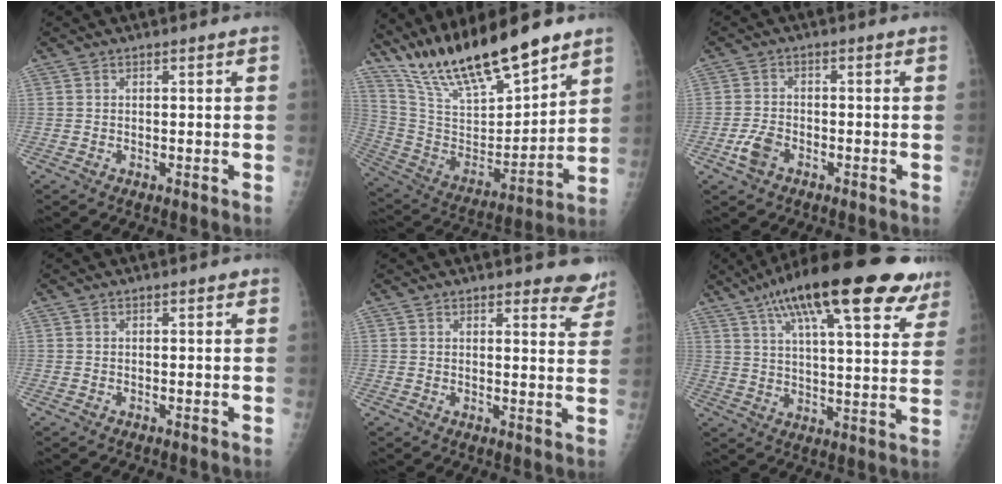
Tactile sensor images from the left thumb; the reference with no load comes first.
{"total": 22.1, "force": [17.5, 5.4, 12.3], "torque": [-0.190, -0.082, 0.324]}
{"total": 4.1, "force": [-2.1, 2.6, 2.5], "torque": [-0.052, 0.010, -0.040]}
{"total": 0.0}
{"total": 5.9, "force": [5.3, 2.0, 1.5], "torque": [0.015, -0.035, 0.047]}
{"total": 26.0, "force": [15.5, 7.7, 19.3], "torque": [-0.278, -0.009, 0.226]}